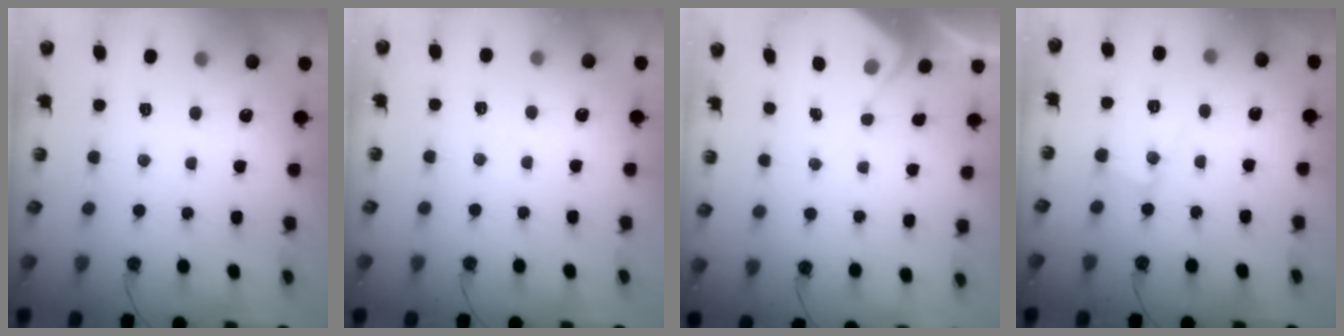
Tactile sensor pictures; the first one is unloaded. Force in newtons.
{"total": 3.5, "press": 3.5, "slide": 0.6}
{"total": 2.6, "press": 2.5, "slide": 0.5}
{"total": 8.0, "press": 8.0, "slide": 0.6}